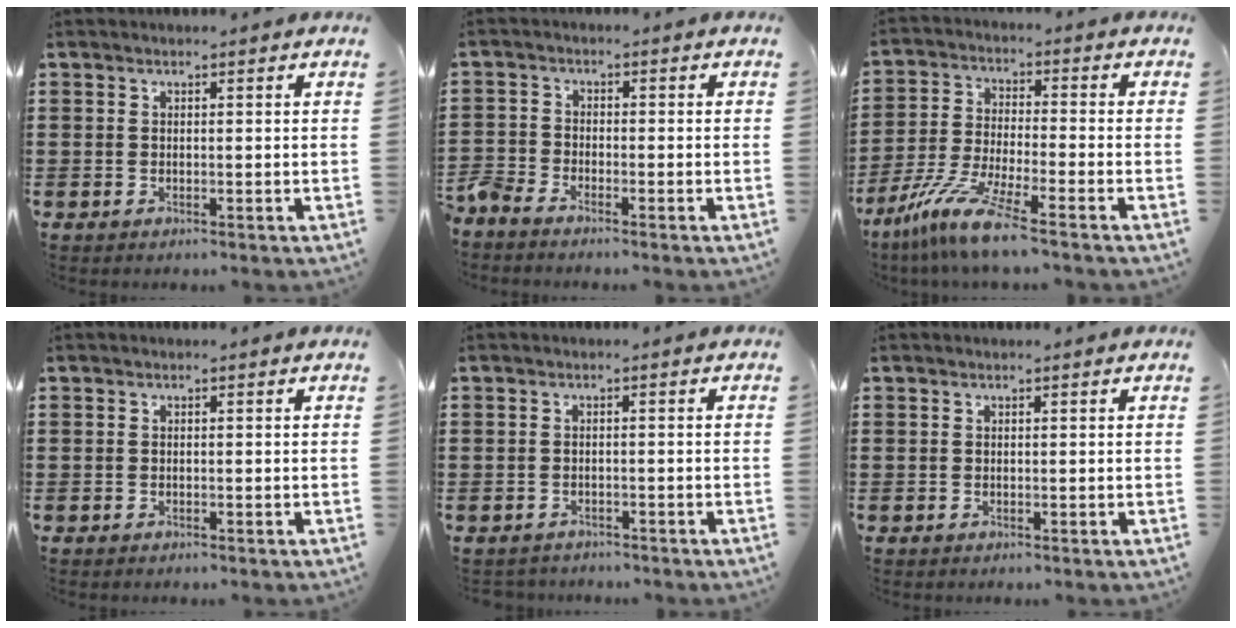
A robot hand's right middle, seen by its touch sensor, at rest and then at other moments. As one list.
[{"total": 2.6, "force": [-2.5, 0.6, 0.3], "torque": [-0.032, -0.005, -0.060]}, {"total": 9.6, "force": [-7.5, 0.3, 6.1], "torque": [-0.141, -0.012, -0.151]}, {"total": 0.0}, {"total": 1.2, "force": [-1.2, 0.2, -0.1], "torque": [-0.004, -0.001, -0.027]}, {"total": 0.0}]